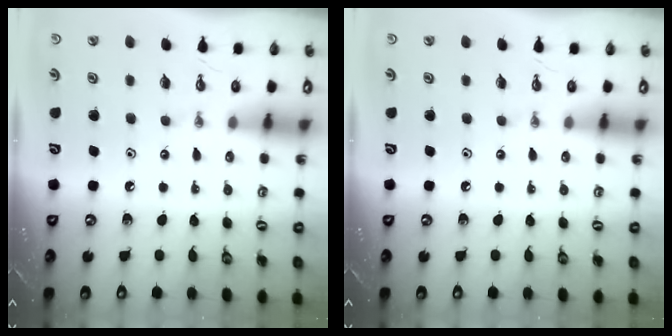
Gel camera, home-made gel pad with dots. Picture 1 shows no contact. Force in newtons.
{"total": 0.0}